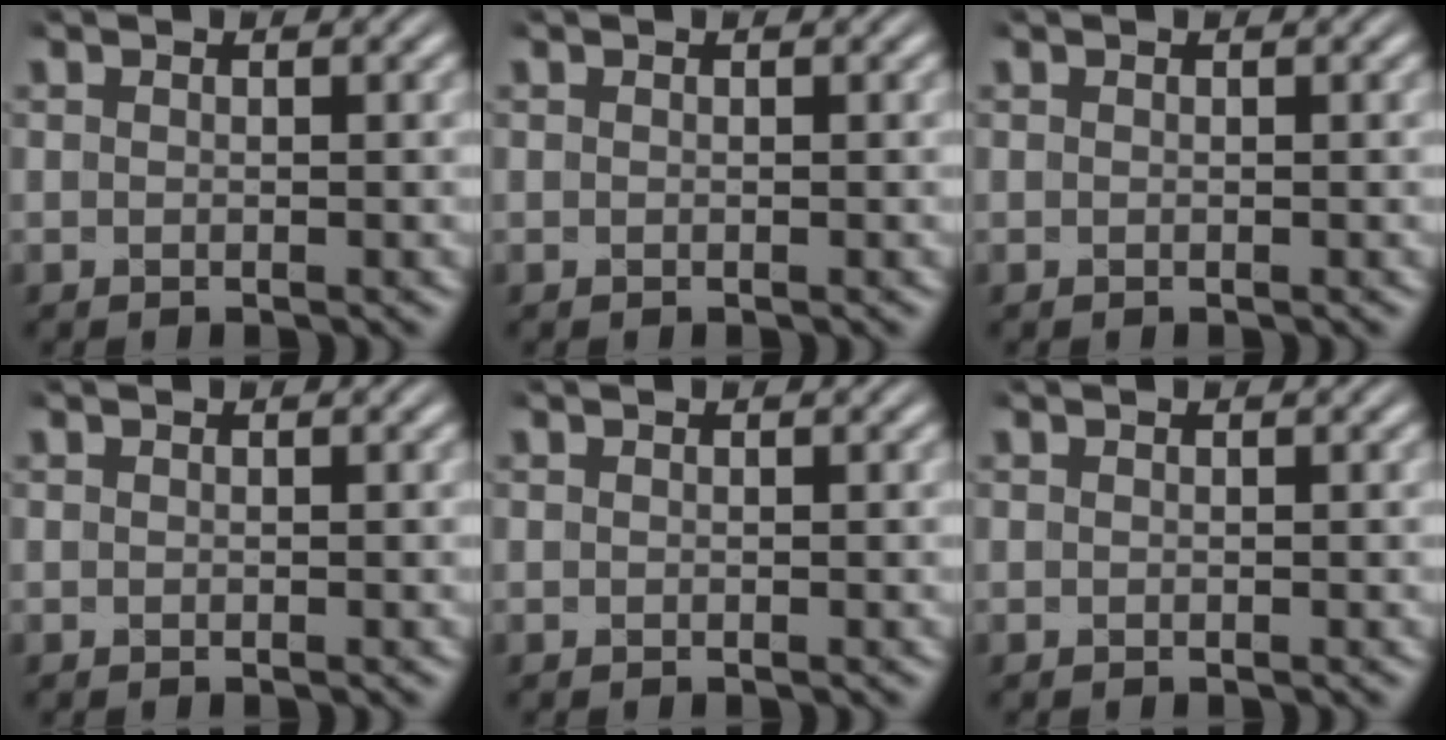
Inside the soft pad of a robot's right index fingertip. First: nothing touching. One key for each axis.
{"total": 0.0}
{"total": 0.0}
{"total": 0.0}
{"total": 0.0}
{"total": 0.0}